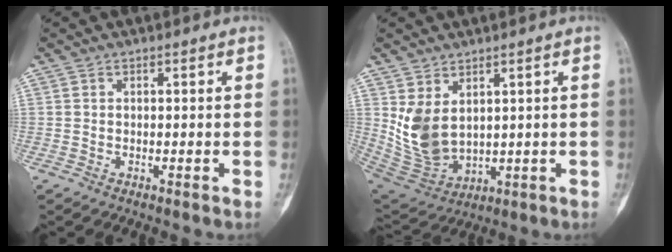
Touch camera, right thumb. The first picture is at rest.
{"total": 10.0, "force": [2.7, 6.3, 7.3], "torque": [-0.133, -0.023, 0.080]}